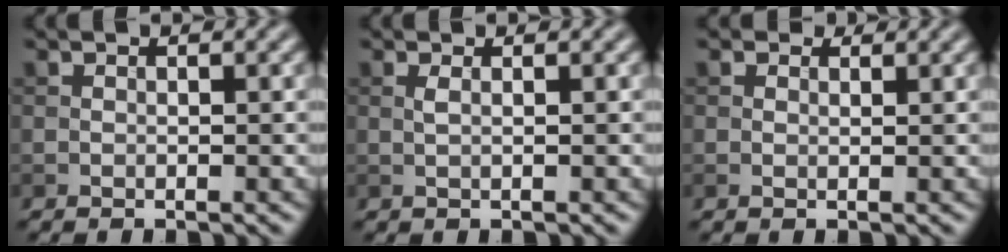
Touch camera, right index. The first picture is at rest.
{"total": 0.8, "force": [0.2, 0.2, 0.8], "torque": [-0.015, 0.005, 0.003]}
{"total": 0.9, "force": [0.7, 0.5, 0.3], "torque": [-0.007, -0.005, 0.006]}